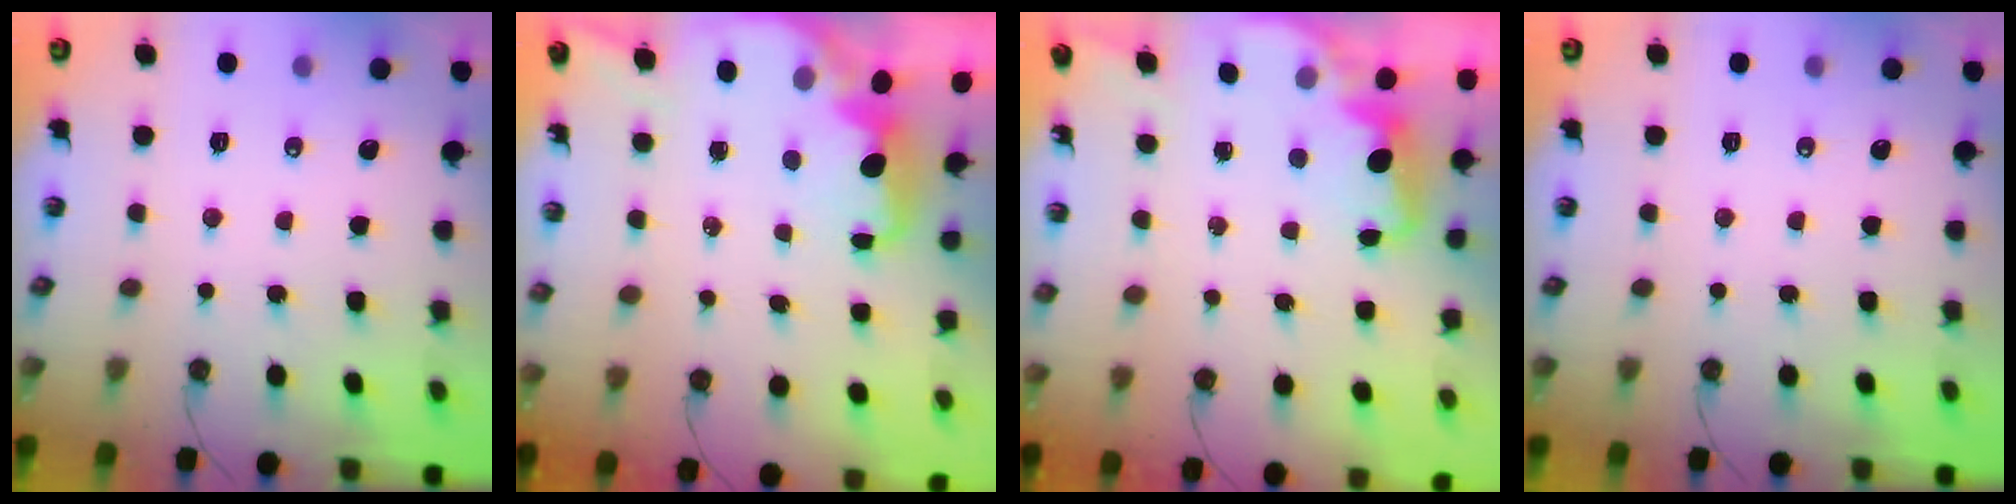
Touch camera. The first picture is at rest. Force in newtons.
{"total": 2.5, "press": 2.4, "slide": 0.7}
{"total": 2.5, "press": 2.4, "slide": 0.6}
{"total": 0.0}